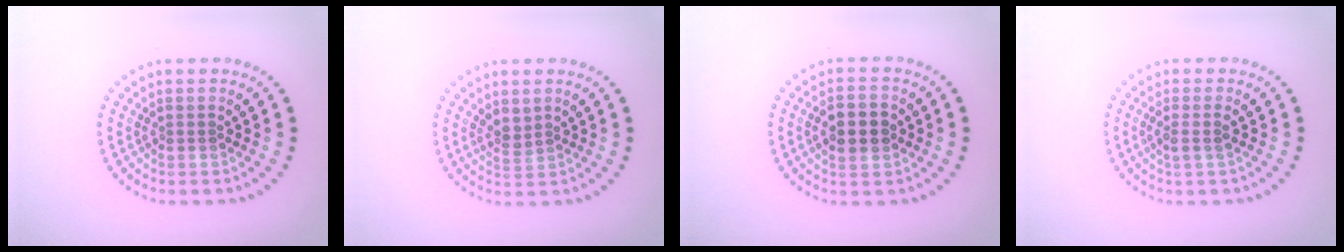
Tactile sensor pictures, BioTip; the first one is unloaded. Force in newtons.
{"total": 1.6, "press": 1.2, "slide": 1.1}
{"total": 3.7, "press": 3.7, "slide": 0.3}
{"total": 1.5, "press": 1.3, "slide": 0.8}